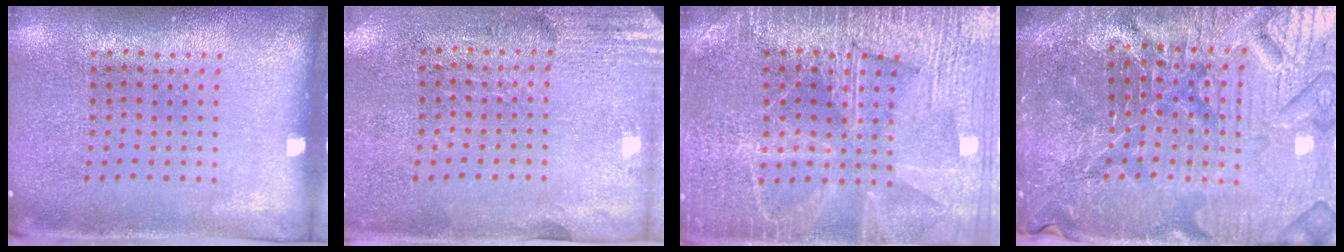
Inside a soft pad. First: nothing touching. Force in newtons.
{"total": 2.8, "press": 2.5, "slide": 1.4}
{"total": 4.0, "press": 4.0, "slide": 0.6}
{"total": 6.5, "press": 5.9, "slide": 2.8}